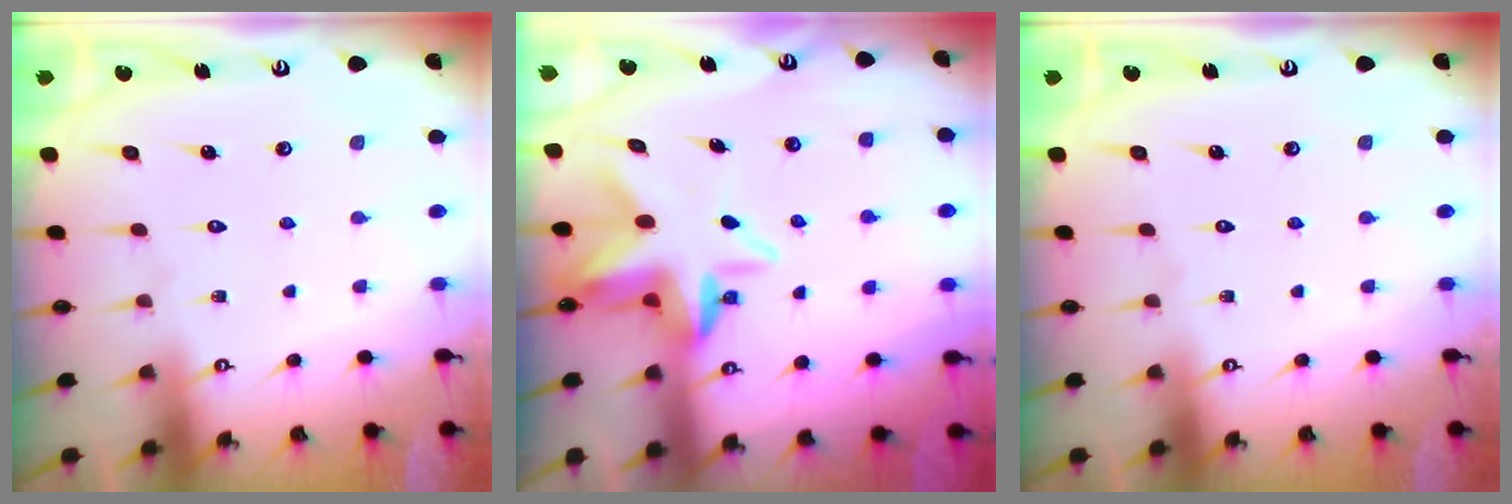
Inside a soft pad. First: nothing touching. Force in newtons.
{"total": 7.4, "press": 7.4, "slide": 1.1}
{"total": 0.0}